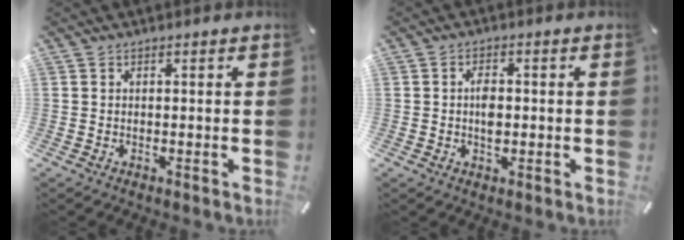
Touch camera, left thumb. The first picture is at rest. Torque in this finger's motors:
{"motor_torque": [0.18, 0.10, 0.41, 0.12, 0.00]}